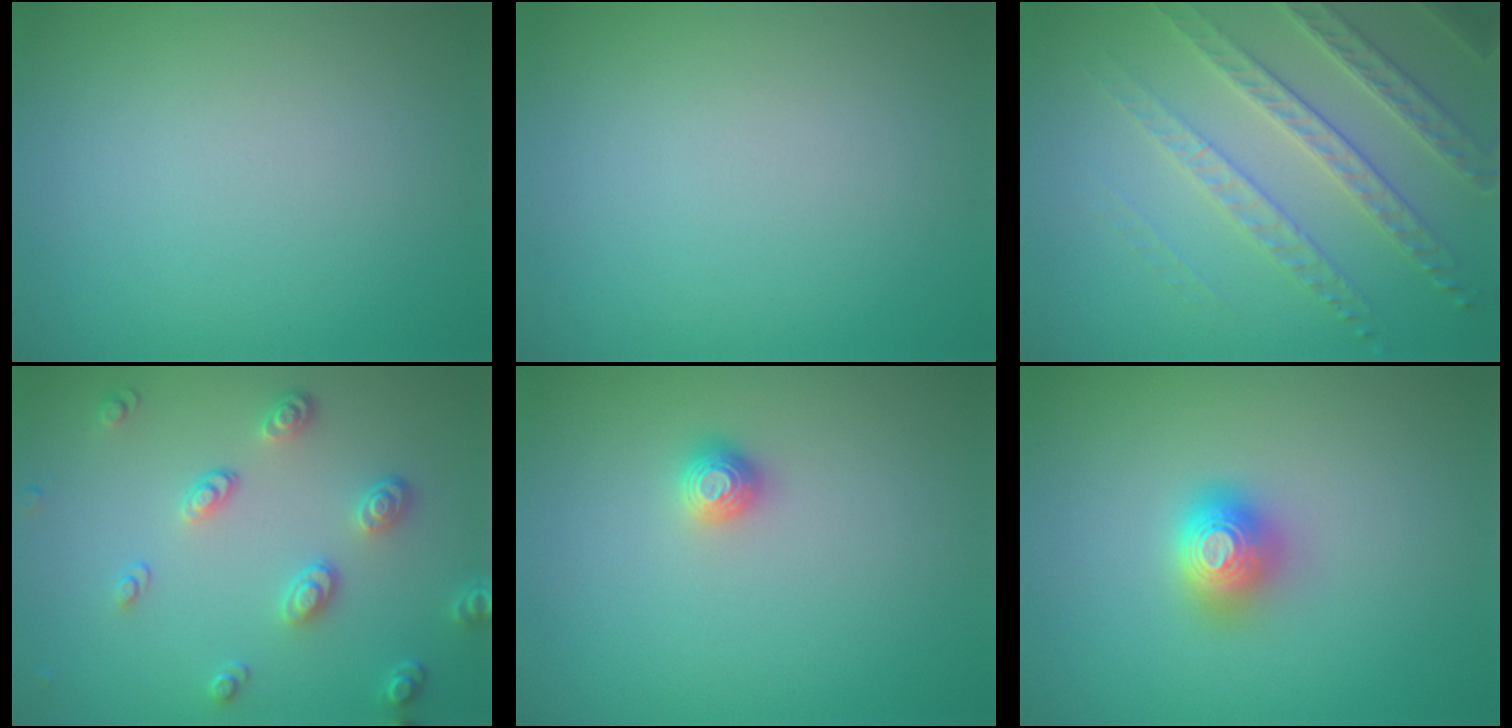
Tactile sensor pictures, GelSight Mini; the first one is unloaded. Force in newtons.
{"total": 0.0}
{"total": 4.8, "press": 4.1, "slide": 2.5}
{"total": 3.7, "press": 2.8, "slide": 2.3}
{"total": 1.2, "press": 1.1, "slide": 0.3}
{"total": 2.0, "press": 2.0, "slide": 0.1}